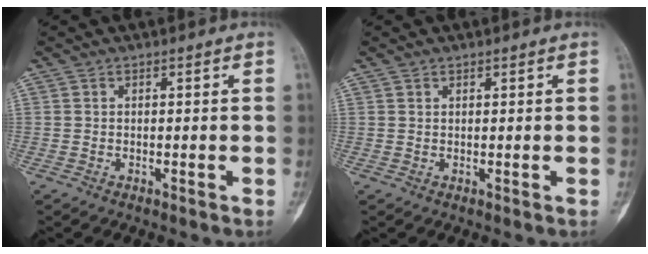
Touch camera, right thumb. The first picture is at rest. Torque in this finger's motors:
{"motor_torque": [0.25, -0.50, 0.15, 0.04, -0.10]}